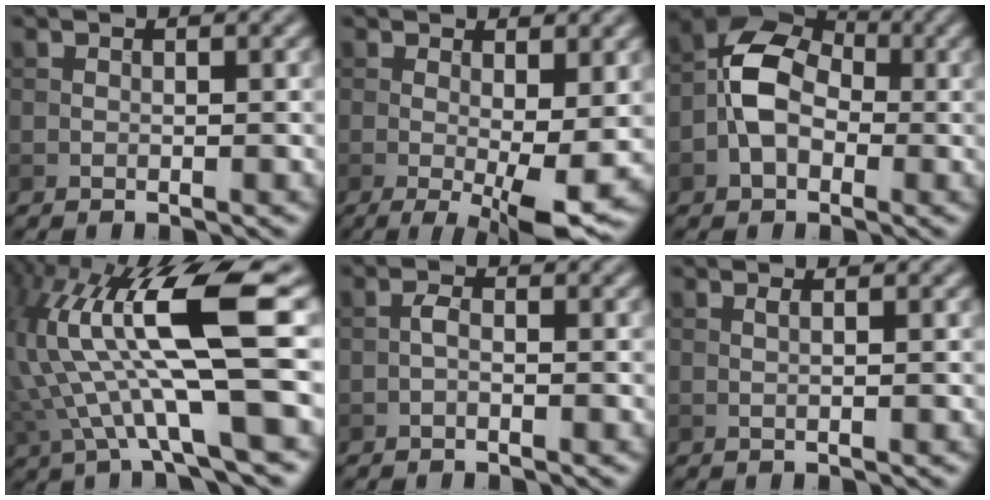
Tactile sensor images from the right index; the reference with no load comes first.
{"total": 6.7, "force": [-0.9, 1.5, 6.4], "torque": [-0.100, -0.020, -0.008]}
{"total": 6.4, "force": [-1.2, 4.4, 4.4], "torque": [-0.079, 0.012, -0.032]}
{"total": 13.2, "force": [2.5, 2.8, 12.7], "torque": [-0.247, 0.011, 0.063]}
{"total": 1.1, "force": [-0.5, 0.4, 0.9], "torque": [-0.017, 0.003, -0.012]}
{"total": 0.9, "force": [0.2, 0.2, 0.9], "torque": [-0.016, 0.006, 0.000]}